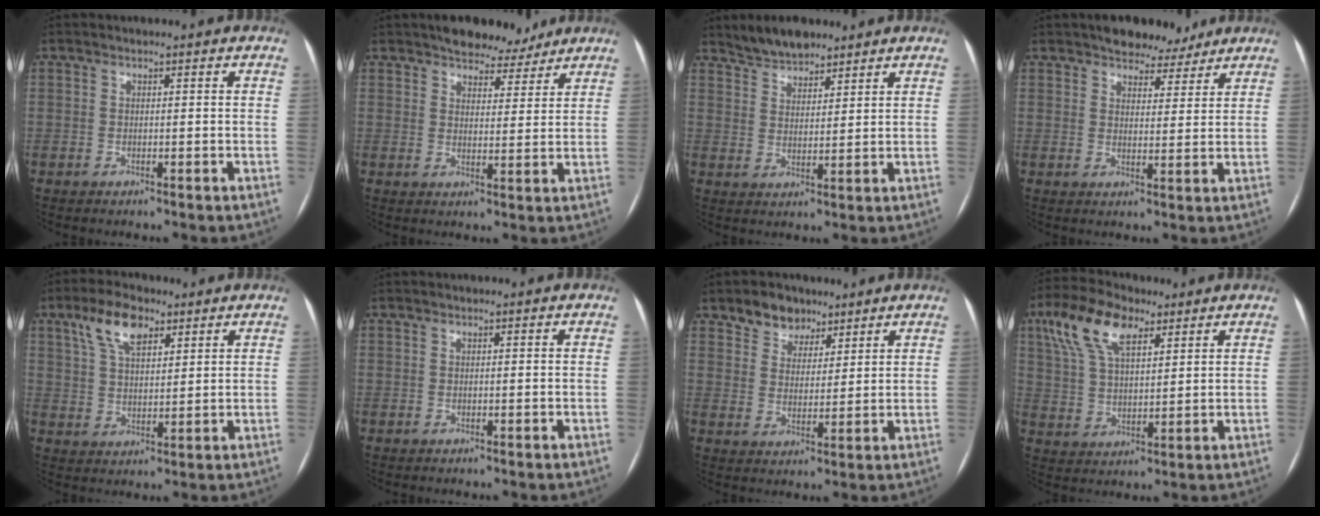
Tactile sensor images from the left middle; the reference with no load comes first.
{"total": 7.4, "force": [6.4, 3.0, 2.4], "torque": [-0.023, 0.007, 0.088]}
{"total": 5.8, "force": [5.1, 2.0, 1.7], "torque": [-0.036, 0.010, 0.098]}
{"total": 6.7, "force": [5.6, 3.1, 2.1], "torque": [-0.021, 0.008, 0.079]}
{"total": 8.0, "force": [4.6, 3.5, 5.5], "torque": [-0.110, 0.018, 0.088]}
{"total": 0.0}
{"total": 6.3, "force": [4.5, 4.1, 1.4], "torque": [-0.024, 0.010, 0.081]}
{"total": 11.1, "force": [6.1, 4.7, 8.0], "torque": [-0.175, 0.028, 0.118]}